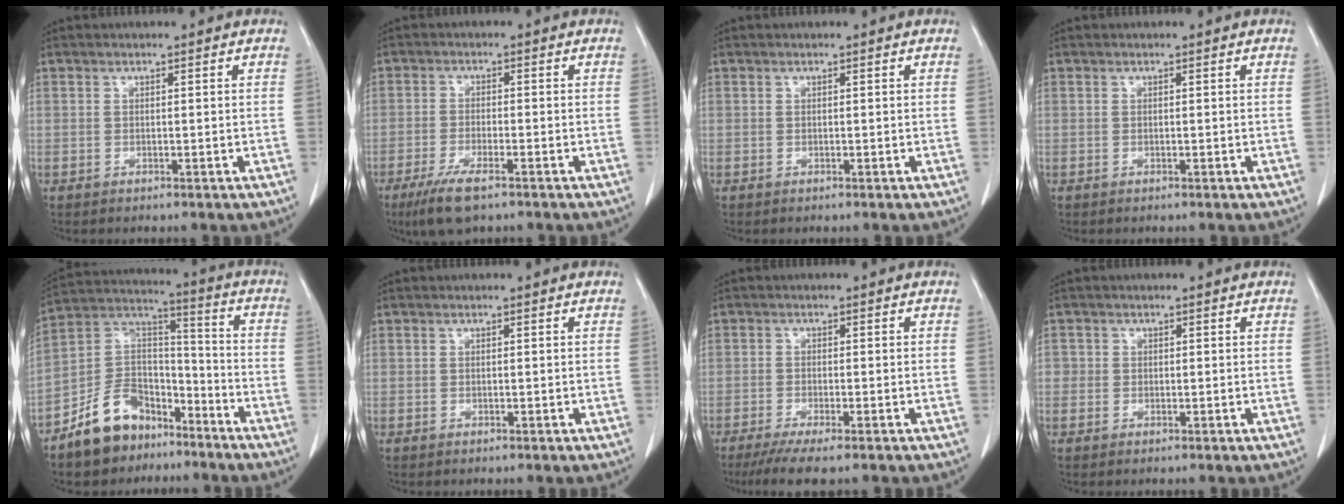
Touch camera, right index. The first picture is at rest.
{"total": 6.2, "force": [-4.1, 1.0, 4.5], "torque": [-0.093, -0.015, -0.070]}
{"total": 0.0}
{"total": 0.0}
{"total": 12.4, "force": [-8.5, 7.6, 4.7], "torque": [-0.098, 0.043, -0.155]}
{"total": 0.0}
{"total": 6.1, "force": [-4.6, 0.3, 4.0], "torque": [-0.062, -0.015, -0.074]}
{"total": 1.3, "force": [0.0, 1.3, 0.2], "torque": [0.009, 0.006, -0.001]}